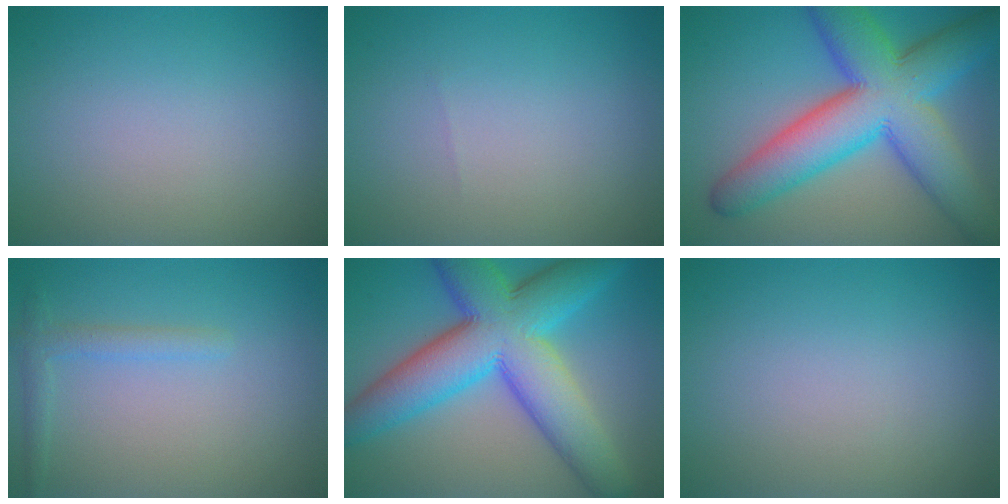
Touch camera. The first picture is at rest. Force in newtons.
{"total": 0.0}
{"total": 12.6, "press": 12.6, "slide": 0.2}
{"total": 1.7, "press": 1.7, "slide": 0.1}
{"total": 12.7, "press": 12.7, "slide": 0.2}
{"total": 0.0}